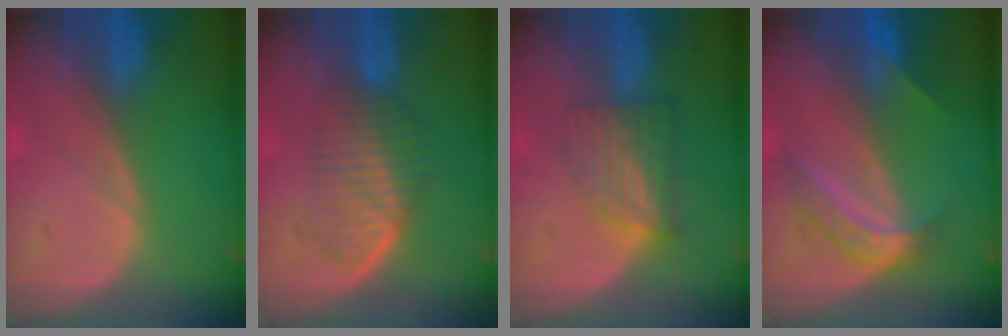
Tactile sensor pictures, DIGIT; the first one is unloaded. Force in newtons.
{"total": 5.9, "press": 5.8, "slide": 1.3}
{"total": 6.2, "press": 5.5, "slide": 2.9}
{"total": 5.9, "press": 4.9, "slide": 3.3}